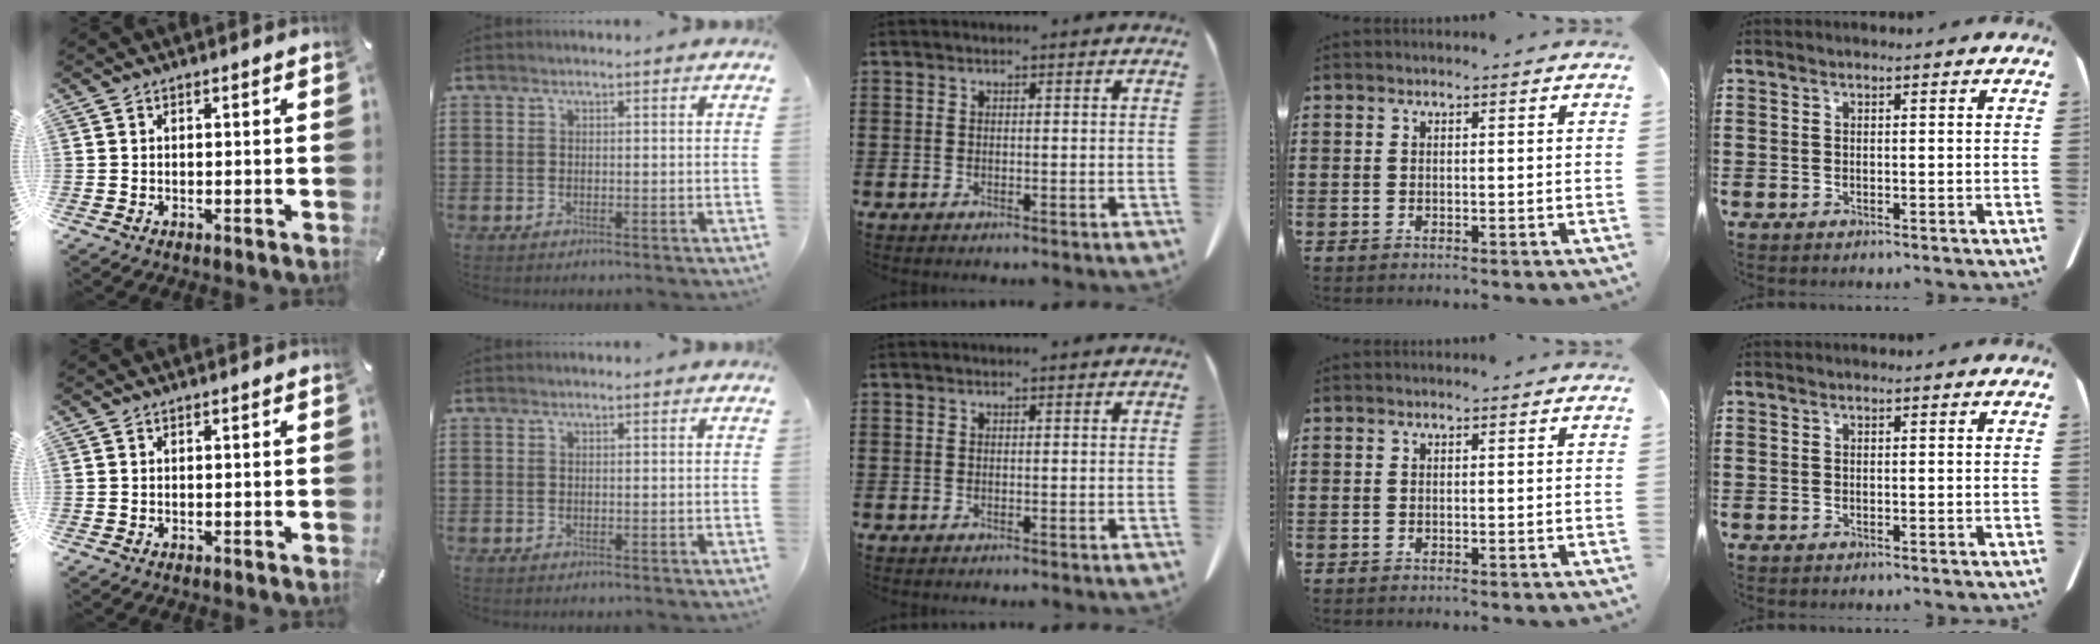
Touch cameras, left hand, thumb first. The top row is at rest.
{}